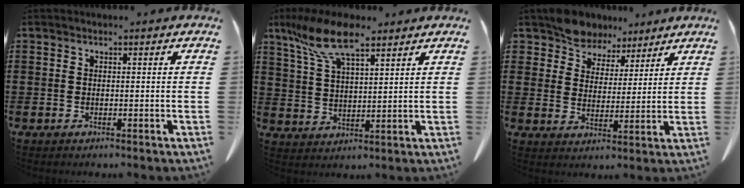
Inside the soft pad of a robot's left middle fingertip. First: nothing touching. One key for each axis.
{"total": 9.6, "fx": 6.6, "fy": 2.9, "fz": 6.3, "tx": -0.146, "ty": -0.008, "tz": 0.120}
{"total": 7.1, "fx": 6.3, "fy": 3.3, "fz": 0.7, "tx": -0.047, "ty": -0.018, "tz": 0.121}